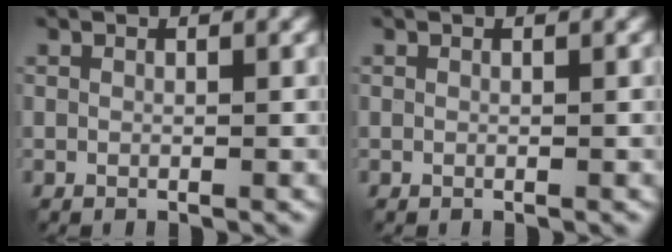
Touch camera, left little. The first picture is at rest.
{"total": 0.0}